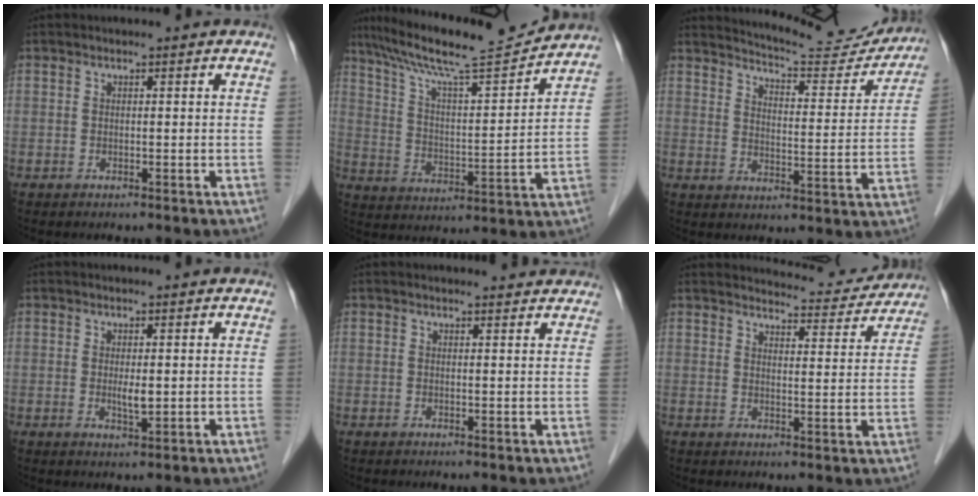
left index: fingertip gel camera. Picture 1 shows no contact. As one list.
[{"total": 16.1, "force": [14.6, -0.1, 6.7], "torque": [-0.123, 0.001, 0.236]}, {"total": 14.2, "force": [13.9, 1.5, 2.6], "torque": [-0.038, -0.029, 0.175]}, {"total": 2.1, "force": [0.2, 0.5, 2.0], "torque": [-0.039, -0.005, 0.005]}, {"total": 2.9, "force": [2.9, 0.4, 0.4], "torque": [-0.011, 0.004, 0.028]}, {"total": 9.8, "force": [9.6, 1.3, 0.9], "torque": [-0.006, -0.009, 0.111]}]